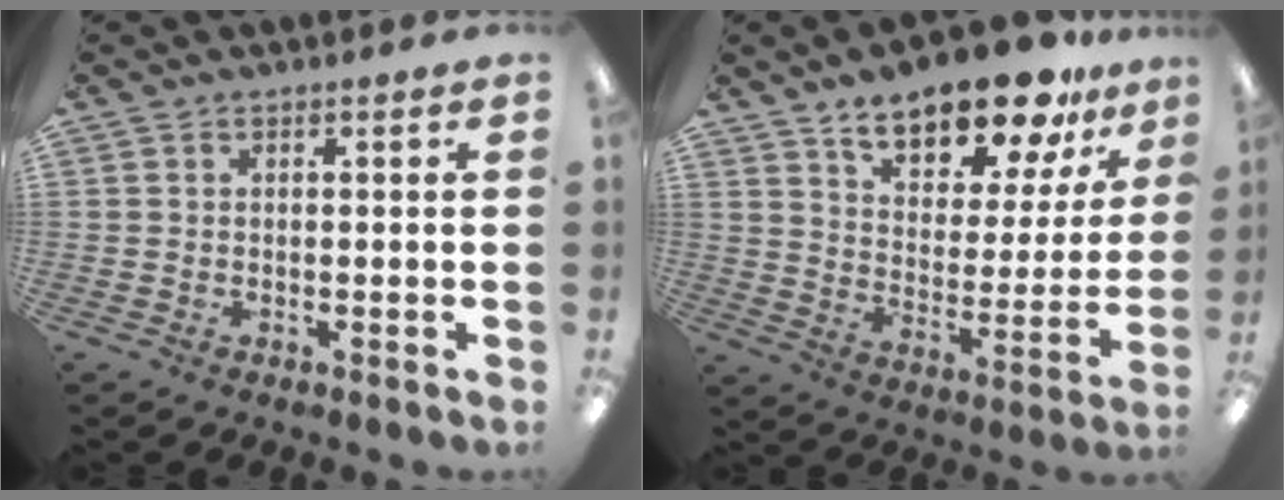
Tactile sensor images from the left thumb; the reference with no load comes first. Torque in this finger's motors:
{"motor_torque": [1.93, 2.11, 1.41, -1.37, 0.11]}